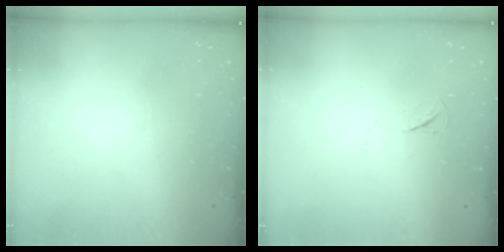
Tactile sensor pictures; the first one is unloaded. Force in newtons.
{"total": 3.6, "press": 3.6, "slide": 0.5}